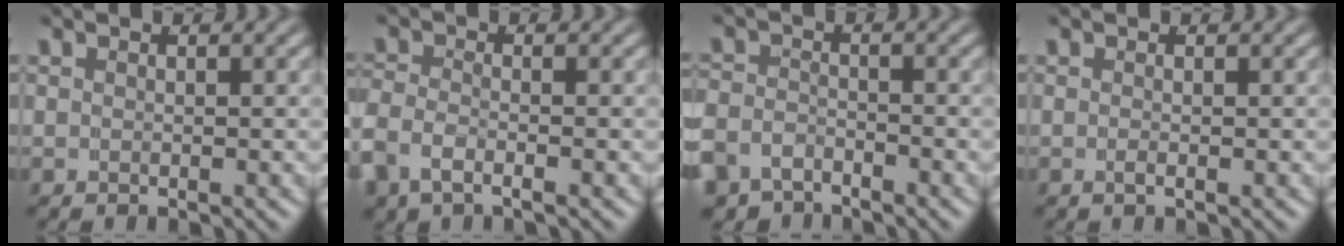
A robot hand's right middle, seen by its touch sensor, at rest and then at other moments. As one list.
[{"total": 3.3, "force": [-1.6, 2.2, 1.9], "torque": [-0.058, -0.018, -0.022]}, {"total": 4.6, "force": [-3.3, 3.0, 1.1], "torque": [-0.042, -0.027, -0.052]}, {"total": 0.5, "force": [-0.4, -0.2, 0.3], "torque": [-0.007, -0.003, -0.003]}]